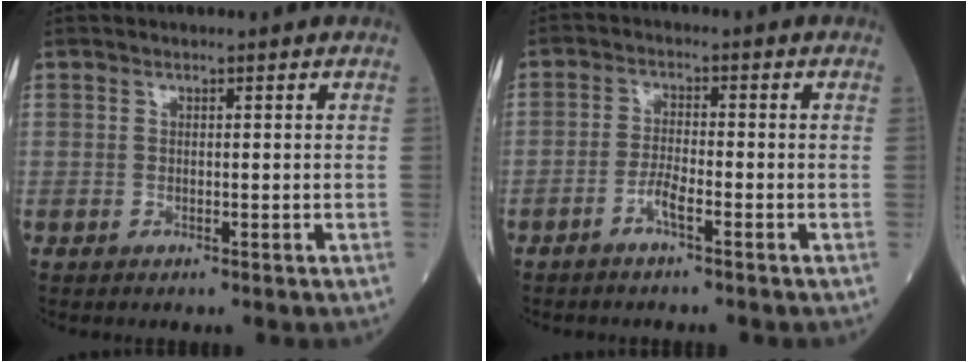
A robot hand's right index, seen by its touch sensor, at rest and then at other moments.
{"total": 2.8, "force": [-1.8, 0.1, 2.1], "torque": [-0.043, 0.002, -0.038]}